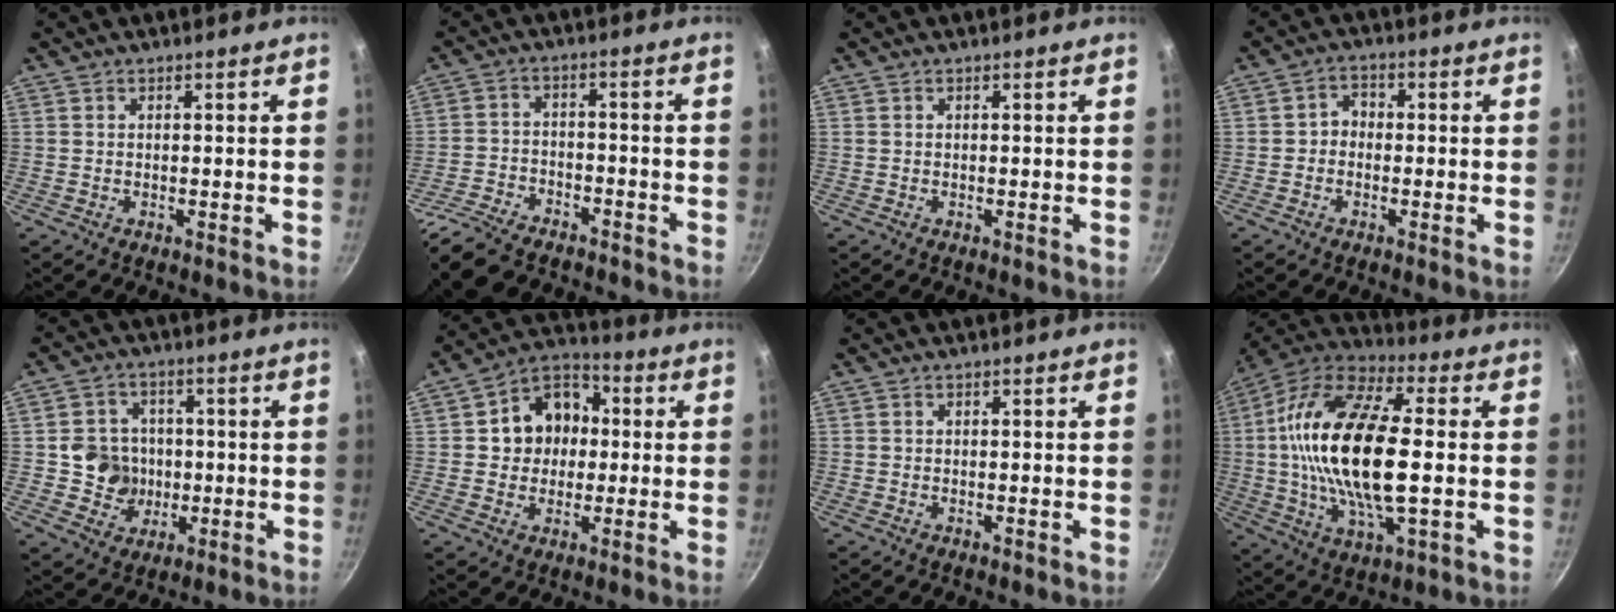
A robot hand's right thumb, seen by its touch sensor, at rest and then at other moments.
{"total": 13.1, "force": [-10.8, 5.1, 5.4], "torque": [-0.105, 0.058, -0.193]}
{"total": 0.0}
{"total": 3.0, "force": [-0.7, 2.5, 1.5], "torque": [-0.010, 0.014, -0.021]}
{"total": 8.3, "force": [-0.6, 7.8, 2.8], "torque": [-0.011, 0.016, -0.011]}
{"total": 10.3, "force": [0.6, 8.9, 5.1], "torque": [-0.035, 0.019, -0.008]}
{"total": 0.0}
{"total": 24.7, "force": [0.4, 10.5, 22.3], "torque": [-0.435, 0.021, -0.008]}